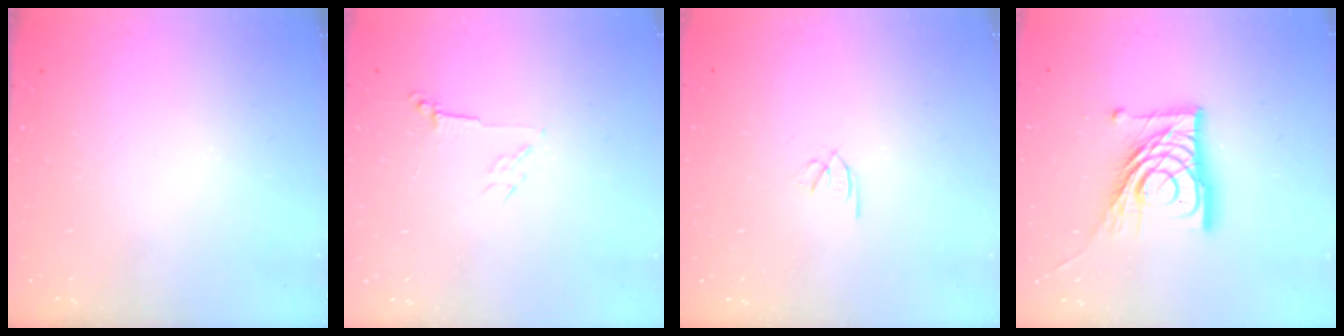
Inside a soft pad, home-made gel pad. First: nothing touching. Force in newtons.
{"total": 2.8, "press": 2.7, "slide": 0.6}
{"total": 1.8, "press": 1.7, "slide": 0.5}
{"total": 17.8, "press": 17.7, "slide": 2.0}